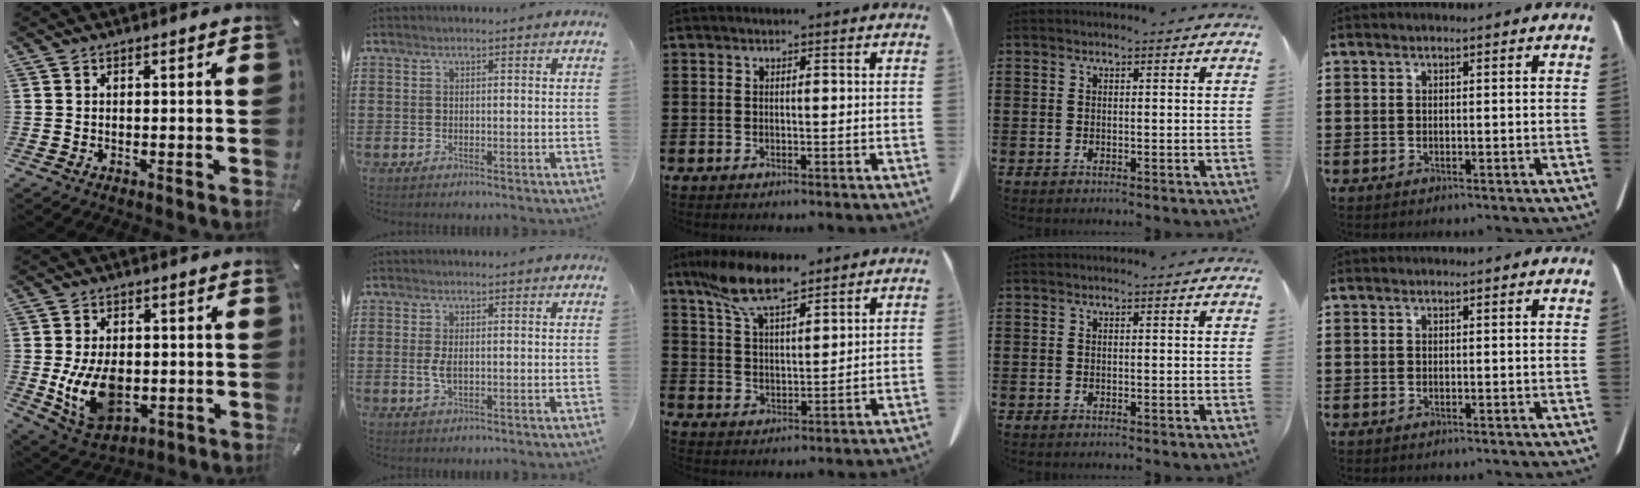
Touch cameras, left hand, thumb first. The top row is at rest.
{"thumb": {"total": 12.3, "force": [-1.3, 8.3, 8.9], "torque": [-0.183, -0.003, -0.019]}, "index": {"total": 2.5, "force": [-0.1, 1.2, 2.2], "torque": [-0.059, -0.003, -0.007]}, "middle": {"total": 10.1, "force": [7.7, 2.9, 5.9], "torque": [-0.133, -0.013, 0.144]}}